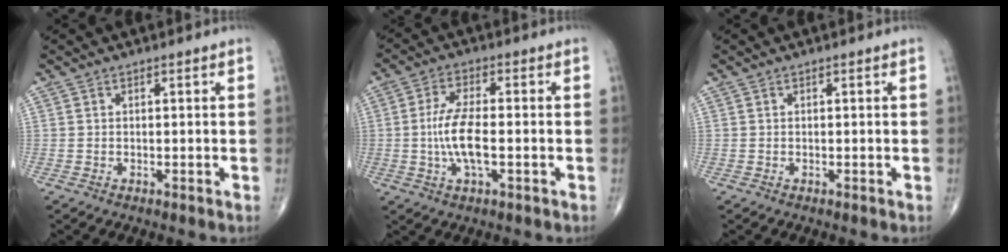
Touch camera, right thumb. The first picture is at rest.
{"total": 8.4, "force": [-1.0, 3.0, 7.8], "torque": [-0.164, 0.006, -0.023]}
{"total": 0.0}